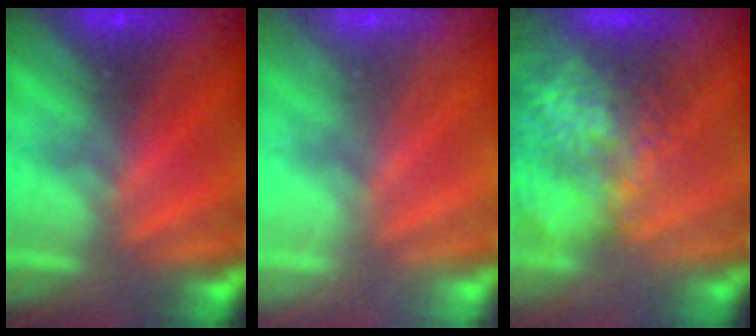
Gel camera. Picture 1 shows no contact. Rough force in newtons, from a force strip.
{"total": 2.4}
{"total": 7.3}